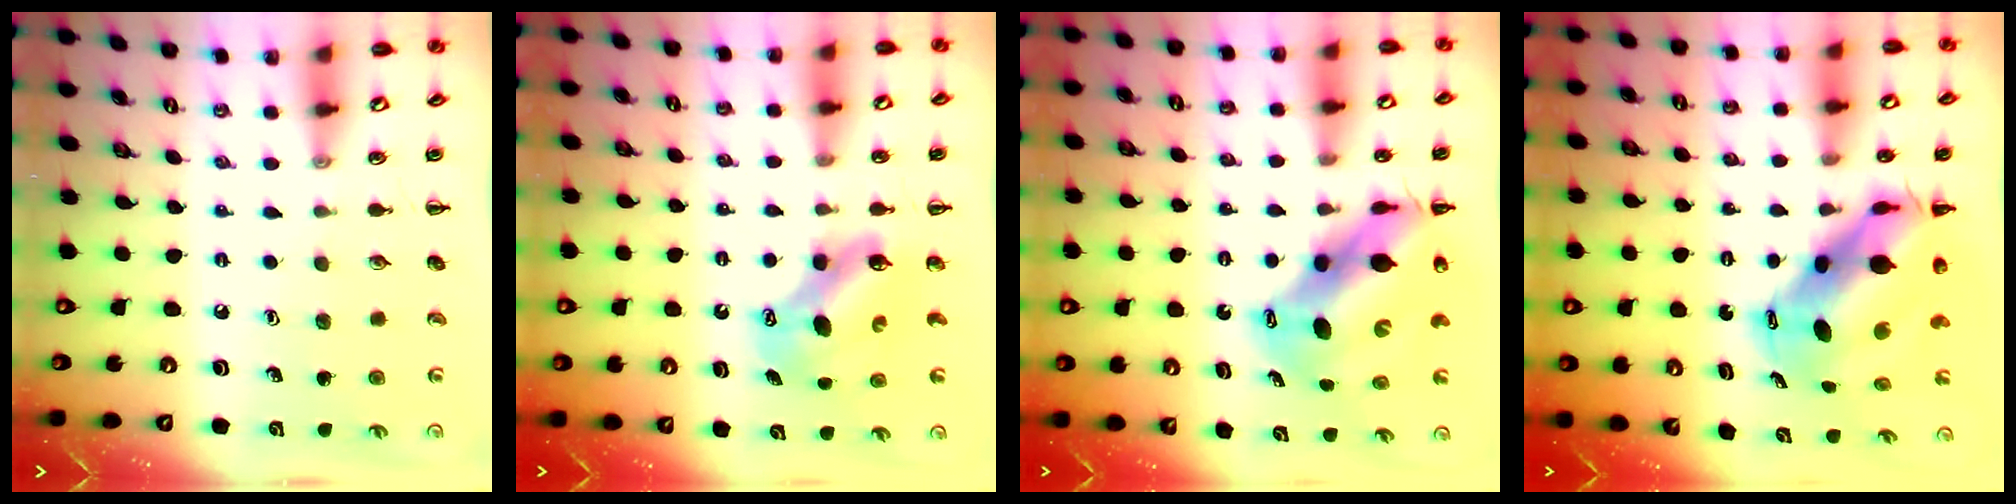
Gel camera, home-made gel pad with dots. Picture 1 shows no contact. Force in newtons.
{"total": 8.8, "press": 8.6, "slide": 1.6}
{"total": 12.6, "press": 12.2, "slide": 3.0}
{"total": 11.3, "press": 11.0, "slide": 2.6}